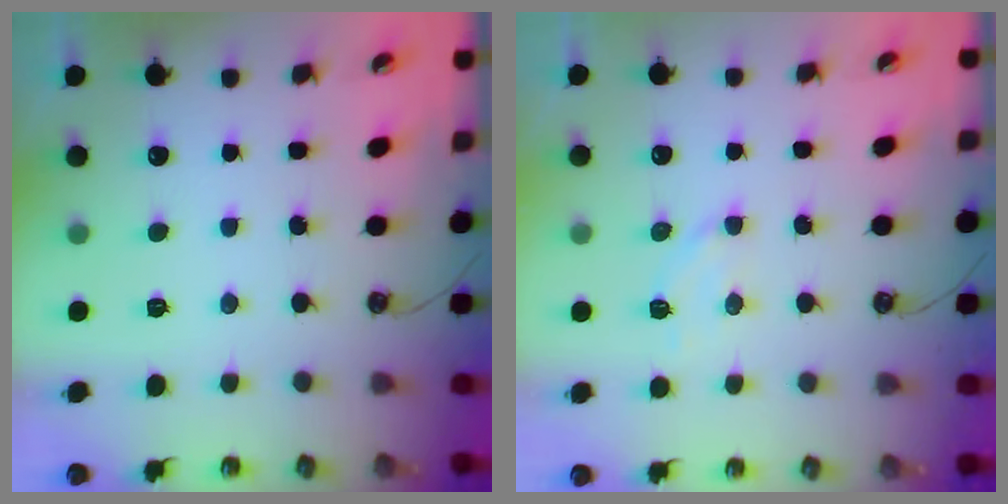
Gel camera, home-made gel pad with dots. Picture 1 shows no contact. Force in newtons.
{"total": 5.8, "press": 5.7, "slide": 1.2}